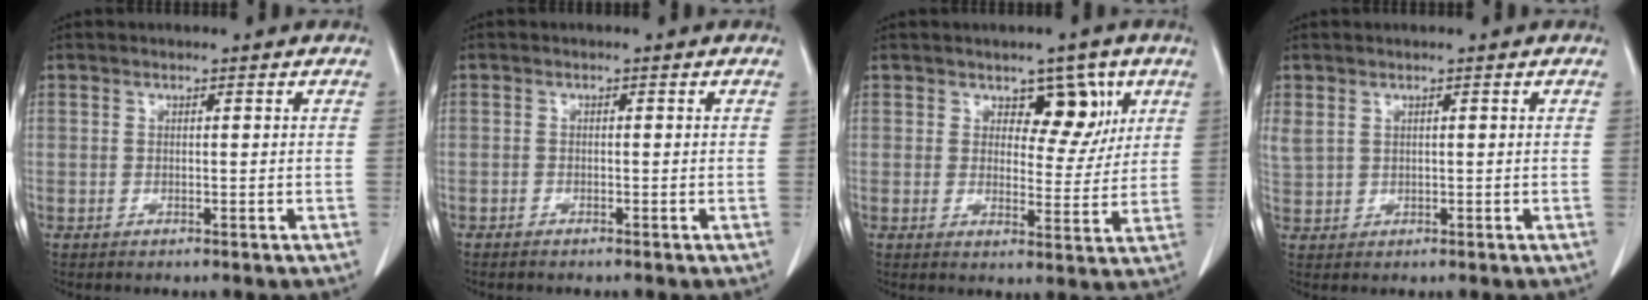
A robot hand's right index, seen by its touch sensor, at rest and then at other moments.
{"total": 0.6, "force": [-0.6, 0.2, 0.2], "torque": [-0.002, 0.000, -0.013]}
{"total": 6.0, "force": [2.9, 3.5, 3.9], "torque": [-0.035, 0.001, 0.039]}
{"total": 2.3, "force": [0.9, 1.8, 1.1], "torque": [-0.040, 0.017, 0.029]}